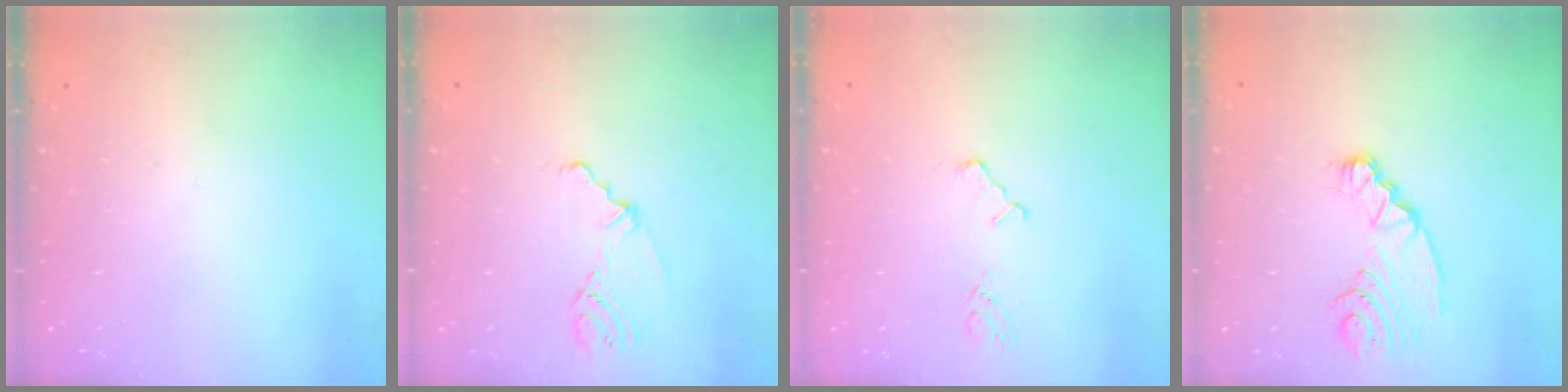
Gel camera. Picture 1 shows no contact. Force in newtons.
{"total": 2.7, "press": 2.3, "slide": 1.6}
{"total": 3.3, "press": 3.3, "slide": 0.4}
{"total": 6.3, "press": 6.3, "slide": 0.1}